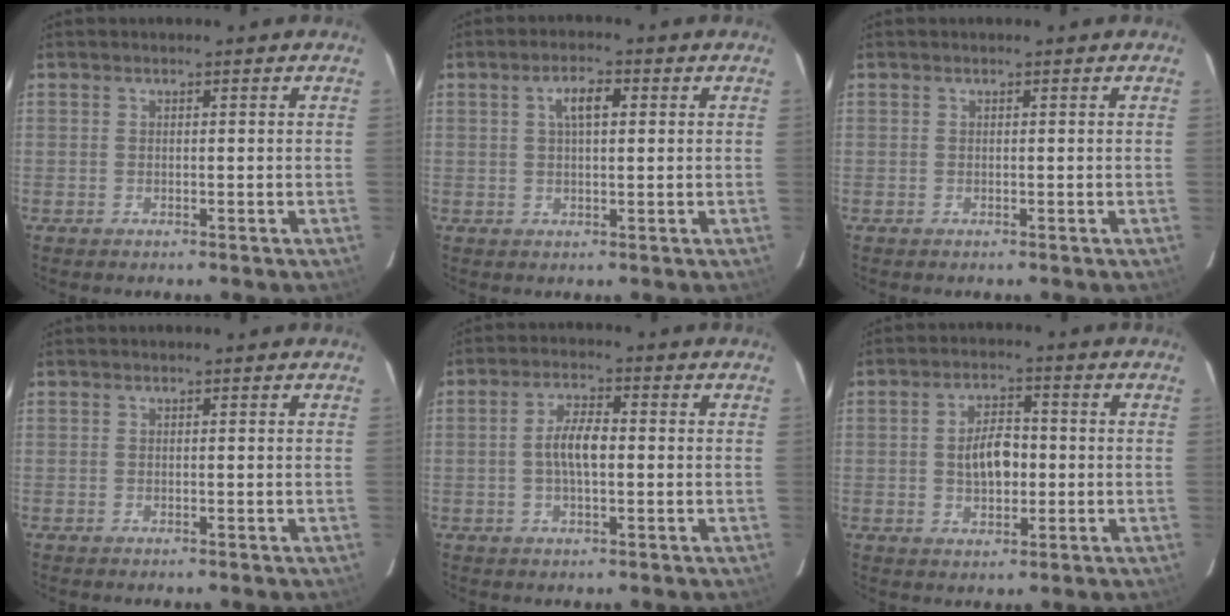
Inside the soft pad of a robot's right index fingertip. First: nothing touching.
{"total": 4.2, "force": [1.3, 1.5, 3.7], "torque": [-0.067, 0.011, 0.024]}
{"total": 0.0}
{"total": 0.0}
{"total": 5.5, "force": [-0.2, 2.0, 5.1], "torque": [-0.098, 0.009, -0.003]}
{"total": 6.7, "force": [-0.3, 3.8, 5.5], "torque": [-0.099, 0.011, 0.002]}